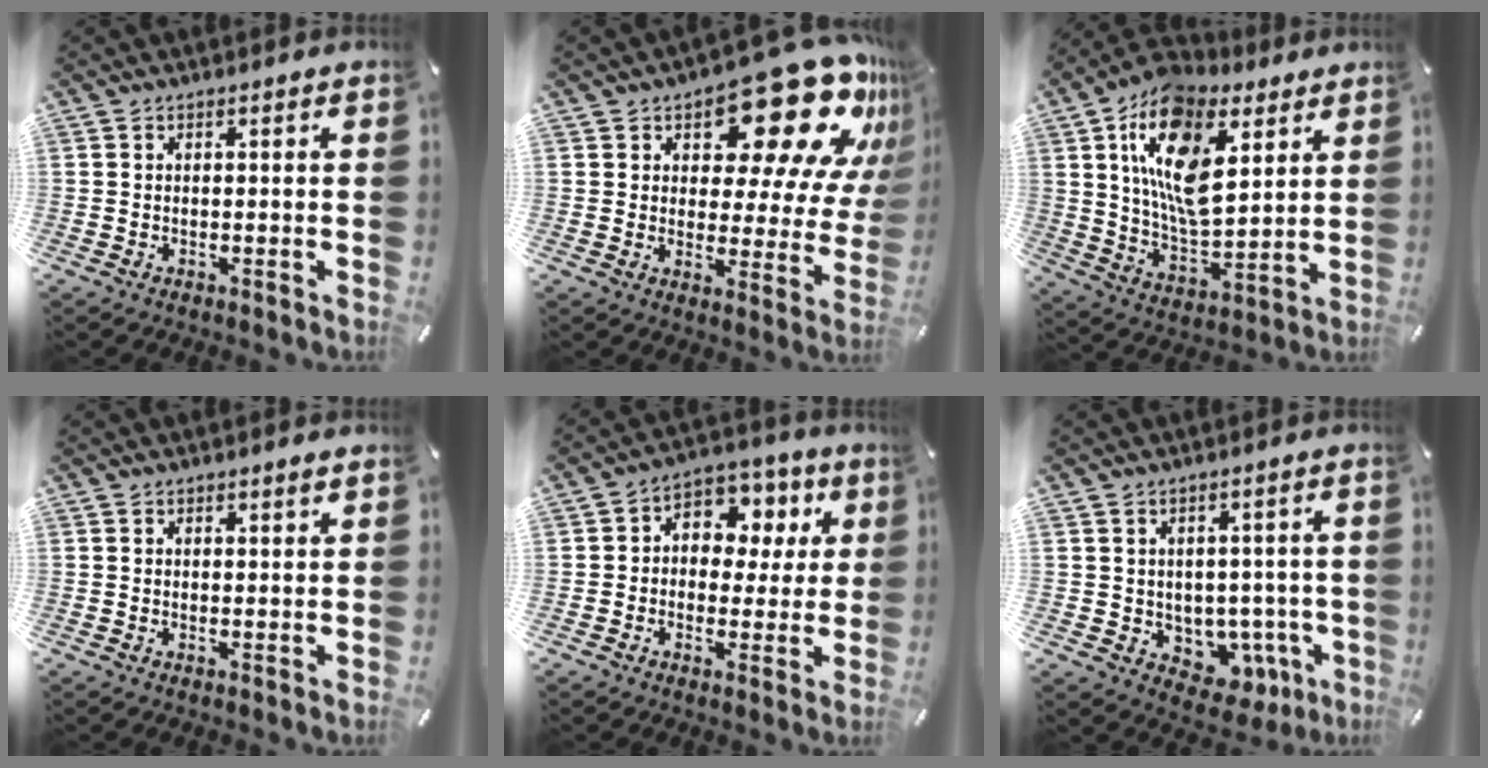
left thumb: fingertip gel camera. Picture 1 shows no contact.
{"total": 21.4, "force": [14.0, 9.1, 13.4], "torque": [-0.176, -0.104, 0.229]}
{"total": 18.8, "force": [8.0, 10.5, 13.4], "torque": [-0.263, -0.021, 0.139]}
{"total": 1.1, "force": [1.0, 0.4, 0.3], "torque": [0.002, -0.005, 0.017]}
{"total": 8.9, "force": [1.4, 7.6, 4.3], "torque": [-0.058, -0.006, 0.024]}
{"total": 6.4, "force": [1.1, 6.0, 1.8], "torque": [-0.015, -0.020, 0.031]}